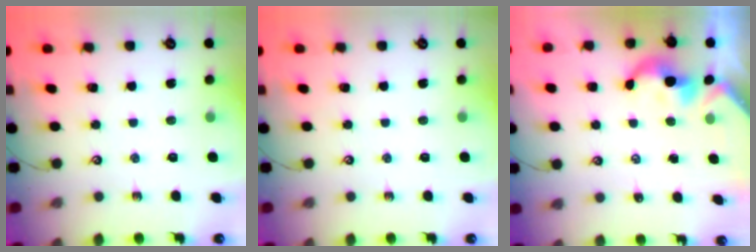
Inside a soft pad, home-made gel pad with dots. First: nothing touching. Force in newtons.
{"total": 0.0}
{"total": 2.3, "press": 2.3, "slide": 0.3}